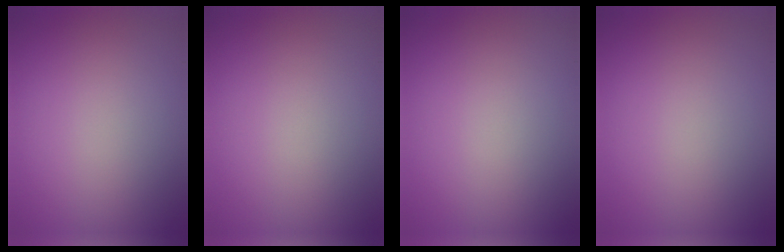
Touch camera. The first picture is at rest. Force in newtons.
{"total": 0.0}
{"total": 0.0}
{"total": 0.0}